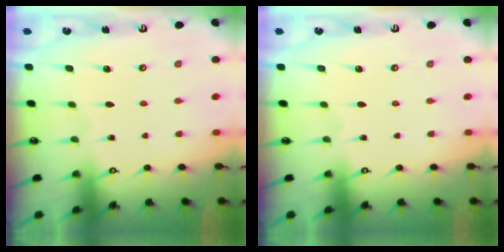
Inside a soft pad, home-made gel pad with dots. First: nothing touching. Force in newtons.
{"total": 0.0}